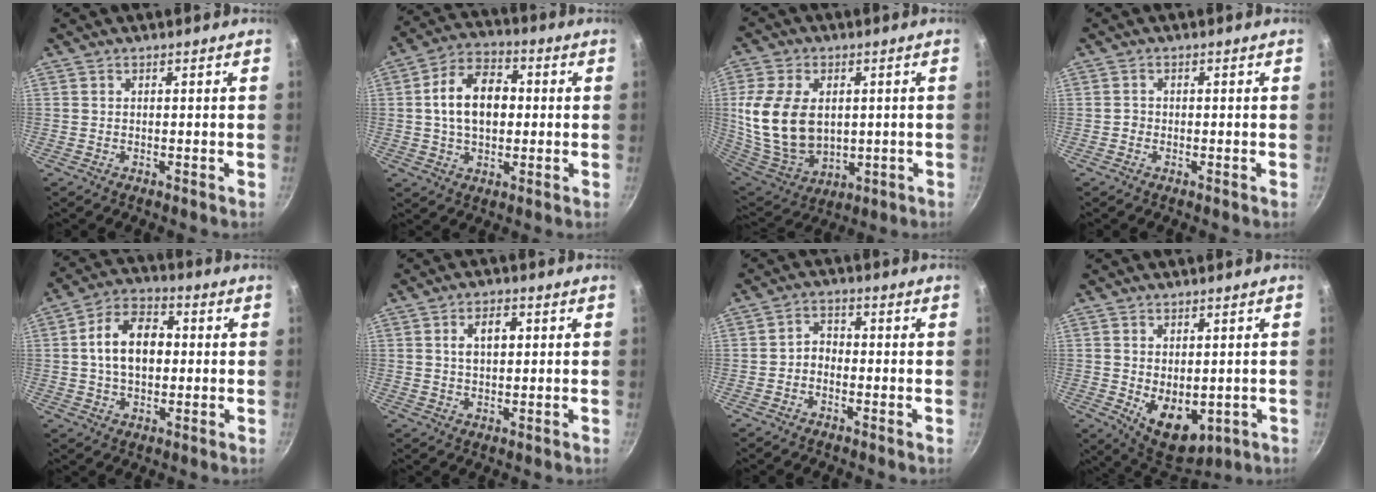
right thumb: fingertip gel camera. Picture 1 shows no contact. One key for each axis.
{"total": 12.6, "fx": 0.8, "fy": 8.4, "fz": 9.3, "tx": -0.128, "ty": 0.024, "tz": 0.003}
{"total": 18.5, "fx": 1.6, "fy": 12.8, "fz": 13.2, "tx": -0.246, "ty": -0.013, "tz": 0.050}
{"total": 0.9, "fx": -0.4, "fy": 0.7, "fz": 0.1, "tx": 0.000, "ty": 0.003, "tz": -0.010}
{"total": 11.8, "fx": 0.8, "fy": 7.9, "fz": 8.8, "tx": -0.118, "ty": 0.025, "tz": 0.001}
{"total": 5.1, "fx": 1.1, "fy": 3.1, "fz": 4.0, "tx": -0.053, "ty": 0.006, "tz": 0.018}
{"total": 2.9, "fx": -1.4, "fy": 2.2, "fz": 1.4, "tx": -0.011, "ty": 0.021, "tz": -0.031}
{"total": 9.8, "fx": -1.3, "fy": 6.4, "fz": 7.3, "tx": -0.088, "ty": -0.017, "tz": 0.001}